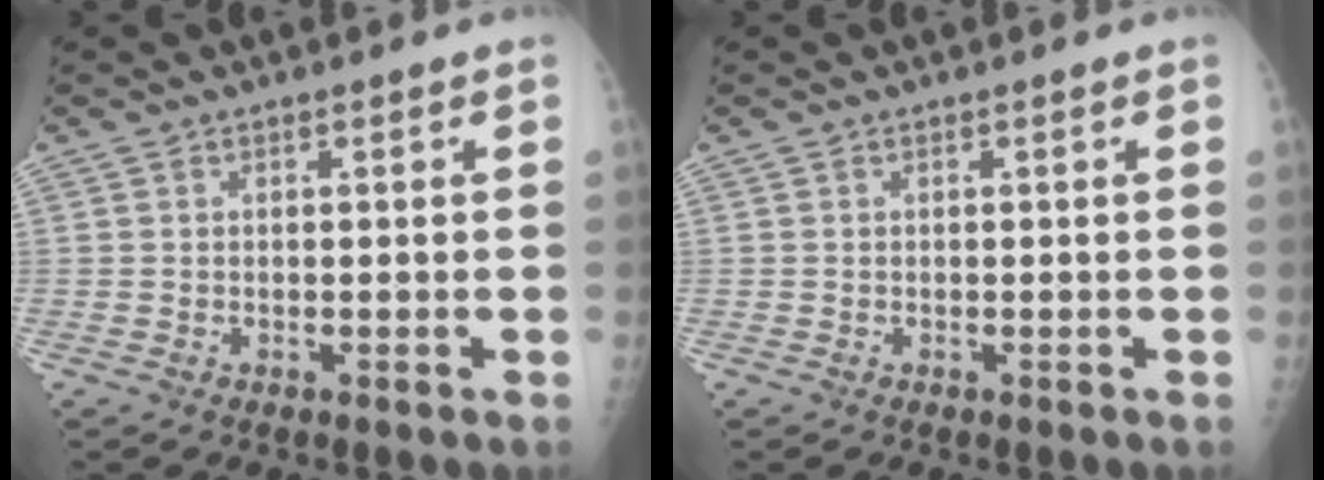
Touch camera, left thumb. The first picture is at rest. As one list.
[{"total": 0.0}]